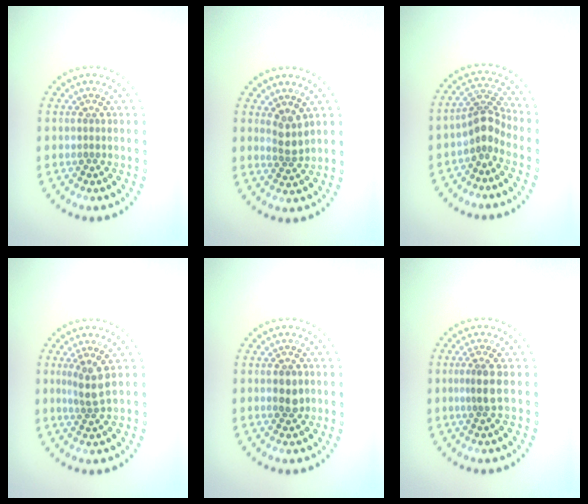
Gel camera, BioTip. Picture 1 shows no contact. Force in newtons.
{"total": 1.9, "press": 1.6, "slide": 1.1}
{"total": 2.9, "press": 2.1, "slide": 2.0}
{"total": 2.2, "press": 1.7, "slide": 1.4}
{"total": 2.0, "press": 2.0, "slide": 0.1}
{"total": 2.1, "press": 1.6, "slide": 1.3}